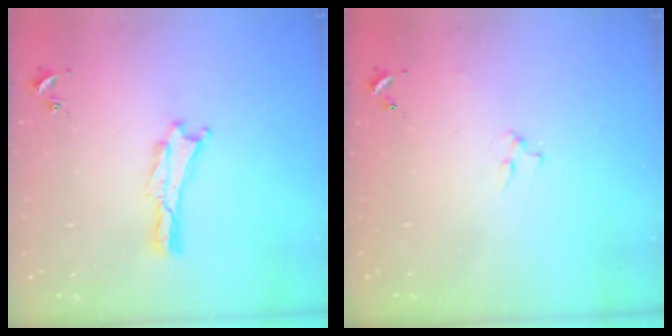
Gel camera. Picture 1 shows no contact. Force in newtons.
{"total": 2.3, "press": 2.3, "slide": 0.3}